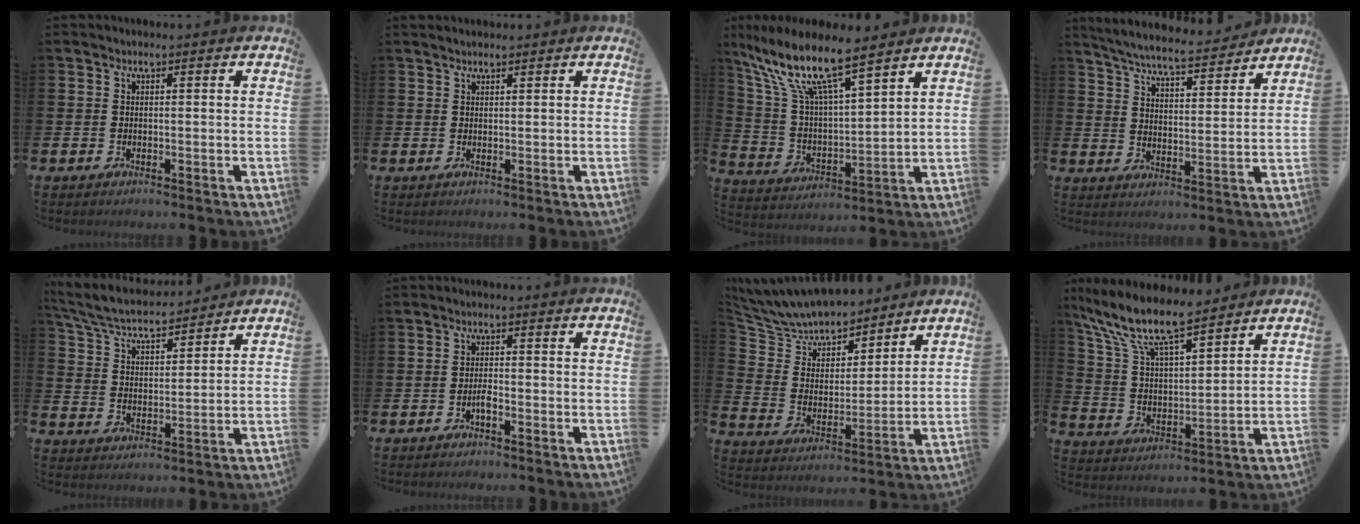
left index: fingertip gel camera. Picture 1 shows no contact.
{"total": 1.2, "force": [1.1, 0.3, 0.3], "torque": [-0.003, 0.001, 0.020]}
{"total": 10.4, "force": [8.6, 1.8, 5.6], "torque": [-0.147, -0.045, 0.144]}
{"total": 6.5, "force": [6.2, 0.5, 1.9], "torque": [-0.063, -0.042, 0.107]}
{"total": 6.0, "force": [5.7, 1.1, 1.6], "torque": [-0.059, -0.036, 0.098]}
{"total": 1.4, "force": [-0.8, 0.3, 1.1], "torque": [-0.021, -0.001, -0.016]}
{"total": 8.5, "force": [8.2, 2.2, 1.0], "torque": [-0.071, -0.064, 0.147]}
{"total": 10.6, "force": [9.2, 2.1, 4.7], "torque": [-0.133, -0.050, 0.163]}